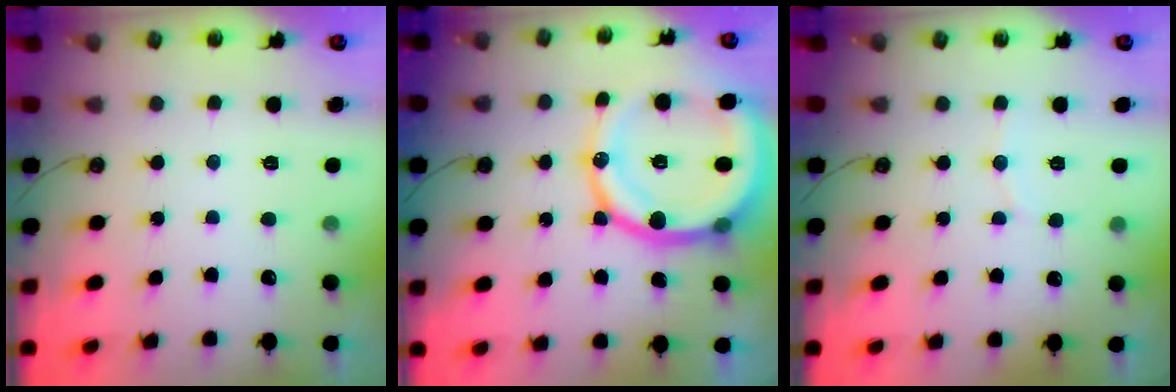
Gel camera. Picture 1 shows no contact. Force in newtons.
{"total": 23.7, "press": 23.4, "slide": 3.8}
{"total": 4.4, "press": 4.2, "slide": 1.5}